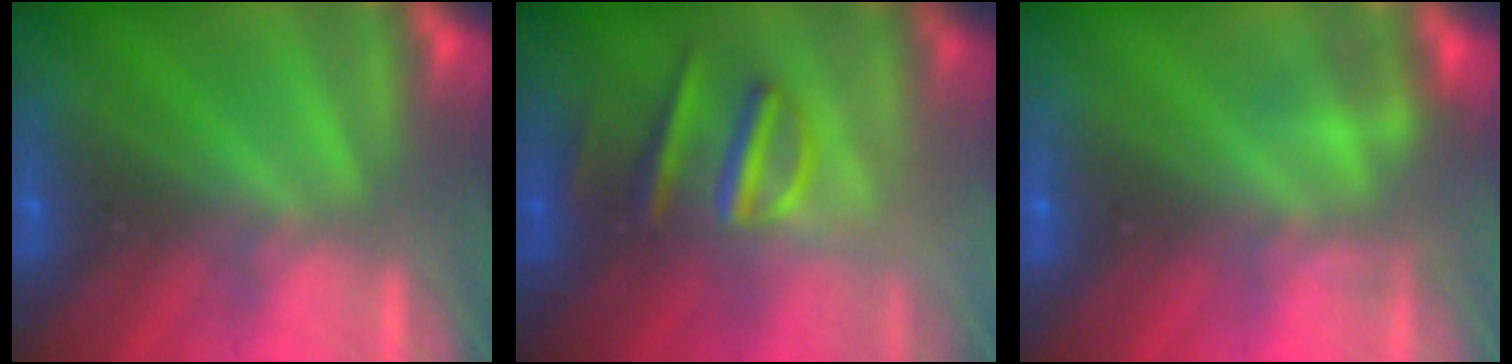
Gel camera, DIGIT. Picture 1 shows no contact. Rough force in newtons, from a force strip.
{"total": 3.1}
{"total": 2.3}